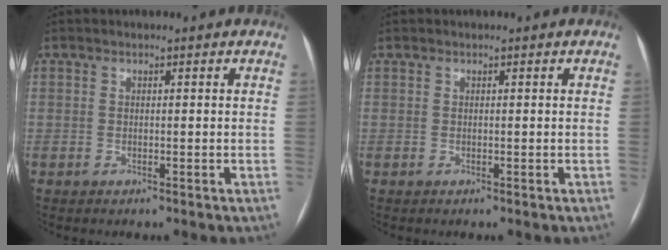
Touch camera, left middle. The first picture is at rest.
{"total": 0.0}